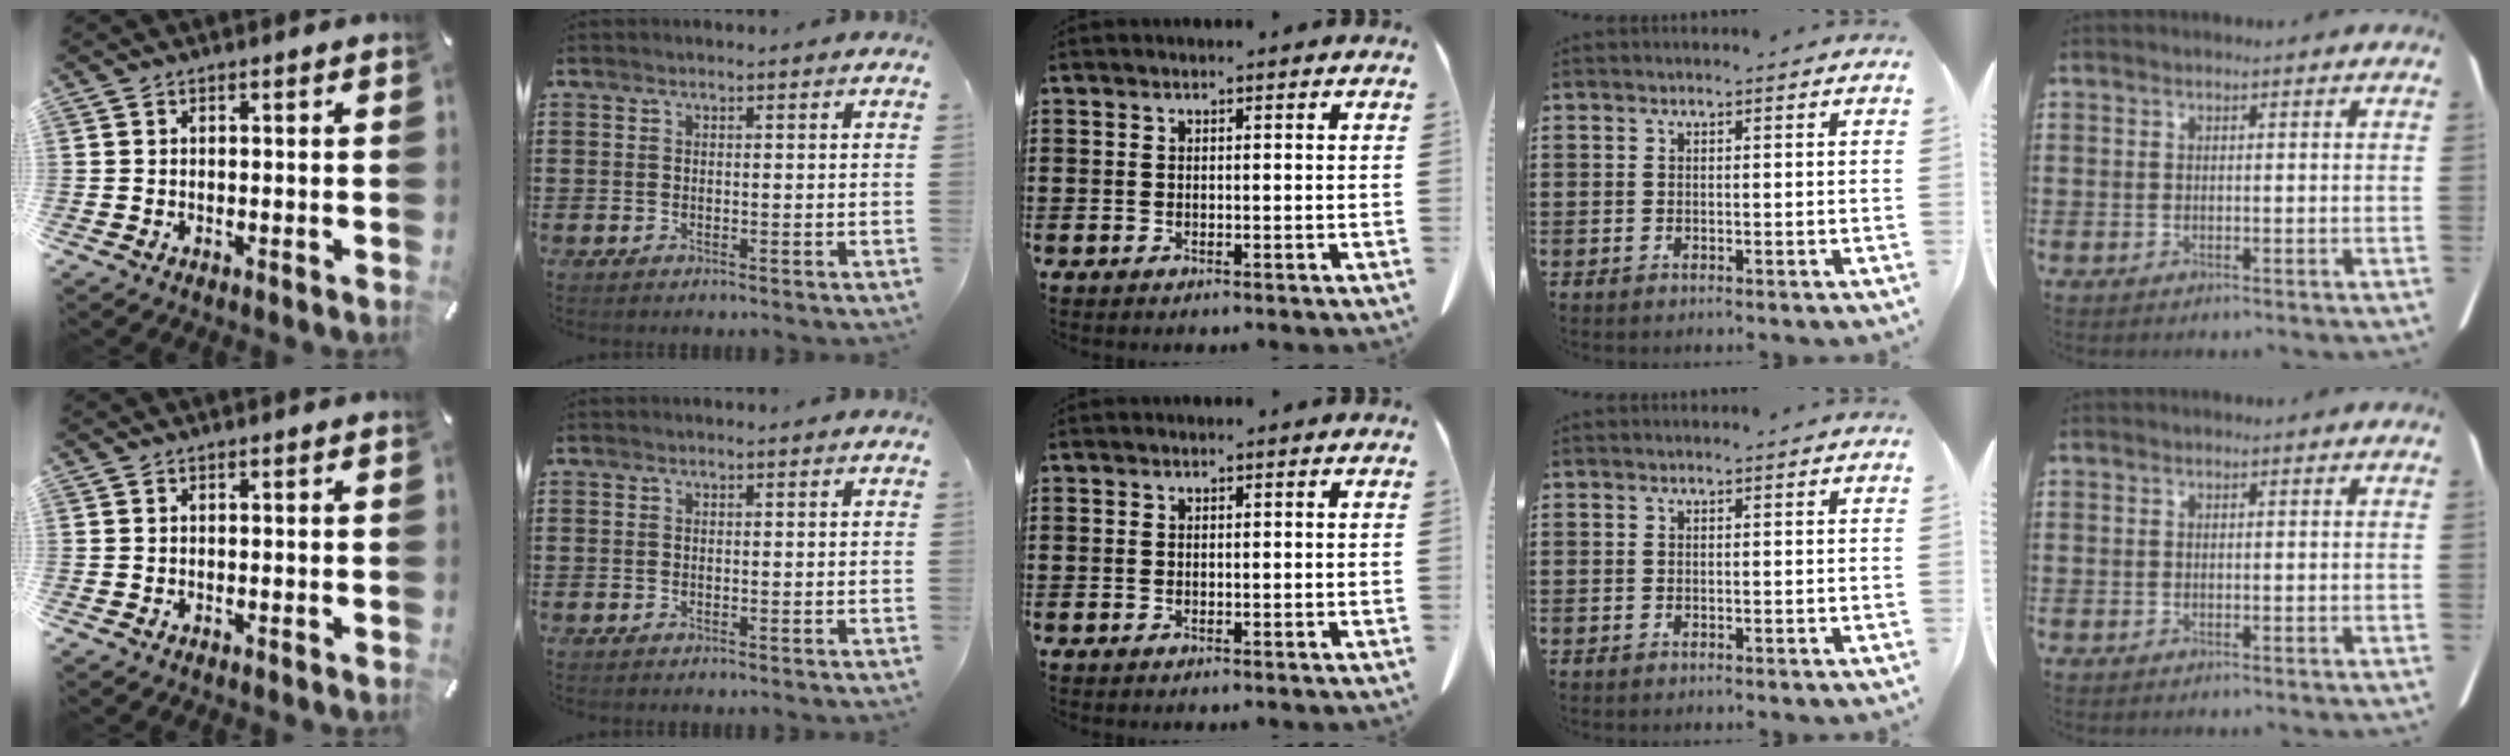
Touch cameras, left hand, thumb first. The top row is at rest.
{}